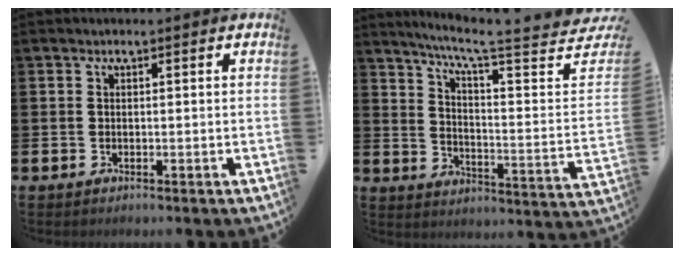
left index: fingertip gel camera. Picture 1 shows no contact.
{"total": 5.6, "force": [4.7, -0.1, 3.0], "torque": [-0.063, -0.069, 0.067]}